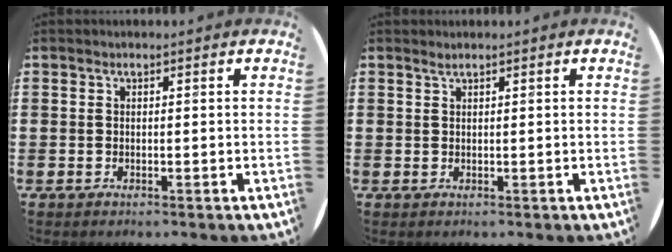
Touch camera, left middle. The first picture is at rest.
{"total": 0.5, "force": [0.5, -0.1, 0.3], "torque": [-0.003, 0.000, 0.008]}